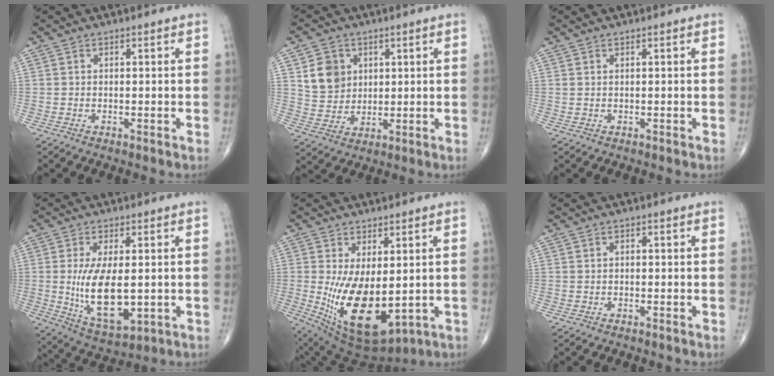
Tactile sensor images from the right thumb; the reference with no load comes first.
{"total": 7.8, "force": [2.7, 6.6, 3.2], "torque": [-0.030, -0.015, 0.056]}
{"total": 0.0}
{"total": 13.1, "force": [-0.8, 5.9, 11.7], "torque": [-0.203, -0.021, 0.001]}
{"total": 15.4, "force": [-1.3, 7.6, 13.3], "torque": [-0.230, -0.027, 0.007]}
{"total": 0.6, "force": [-0.1, 0.5, 0.3], "torque": [0.000, 0.002, -0.006]}